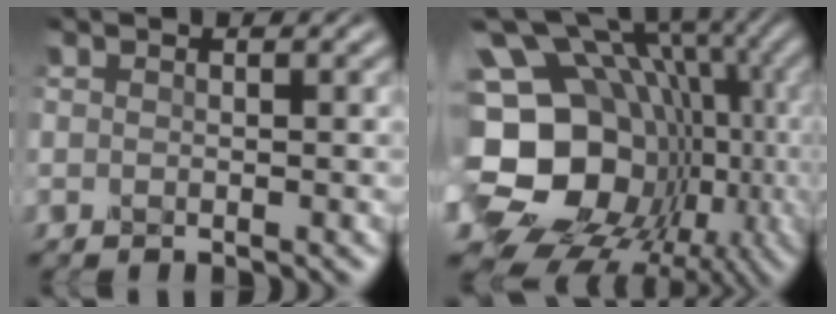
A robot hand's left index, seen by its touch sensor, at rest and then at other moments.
{"total": 21.8, "force": [-2.3, 18.2, 11.7], "torque": [-0.202, 0.022, -0.061]}